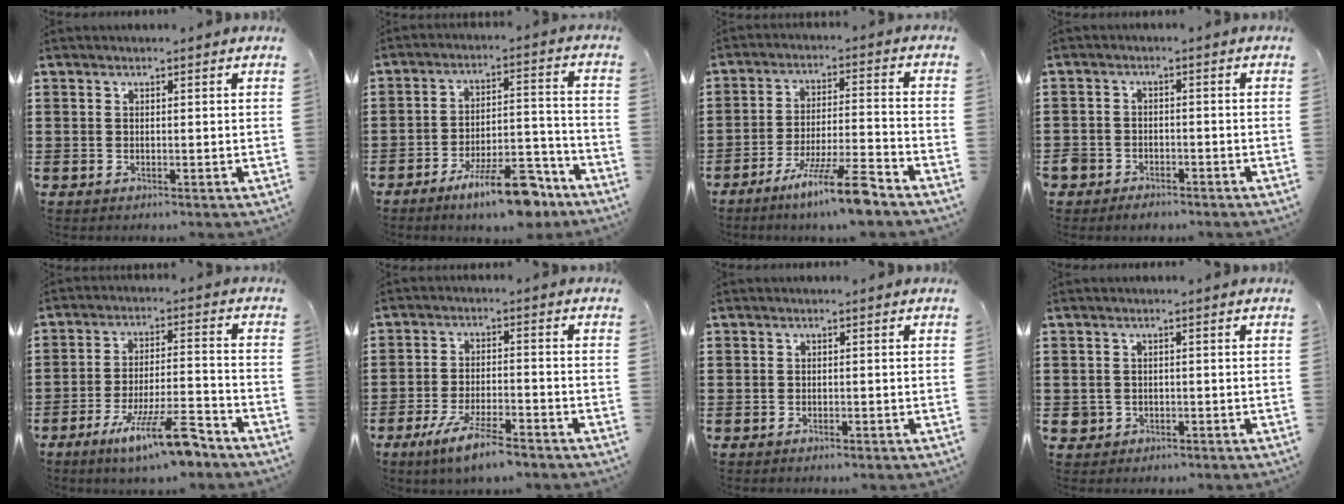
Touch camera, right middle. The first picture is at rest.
{"total": 11.5, "force": [-8.6, 2.4, 7.3], "torque": [-0.111, 0.029, -0.154]}
{"total": 10.2, "force": [-7.6, 0.4, 6.8], "torque": [-0.121, 0.004, -0.143]}
{"total": 2.6, "force": [-2.4, 1.0, -0.1], "torque": [-0.003, 0.001, -0.054]}
{"total": 11.4, "force": [-7.9, 1.4, 8.1], "torque": [-0.147, 0.007, -0.148]}
{"total": 6.8, "force": [-5.0, 1.1, 4.4], "torque": [-0.096, -0.007, -0.096]}
{"total": 0.7, "force": [-0.6, 0.3, 0.2], "torque": [-0.005, 0.000, -0.012]}
{"total": 1.5, "force": [-0.6, 1.3, 0.2], "torque": [-0.008, 0.003, -0.016]}